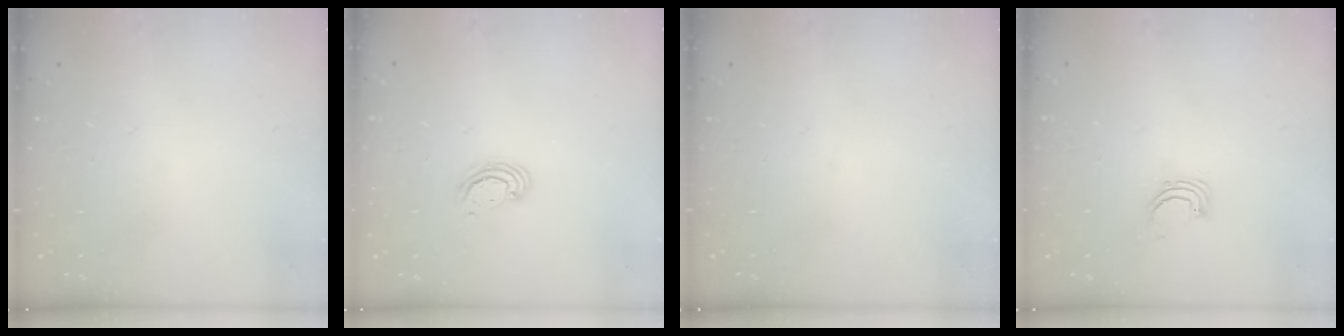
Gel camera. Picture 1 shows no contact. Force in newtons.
{"total": 2.5, "press": 2.5, "slide": 0.2}
{"total": 0.0}
{"total": 2.3, "press": 2.3, "slide": 0.1}